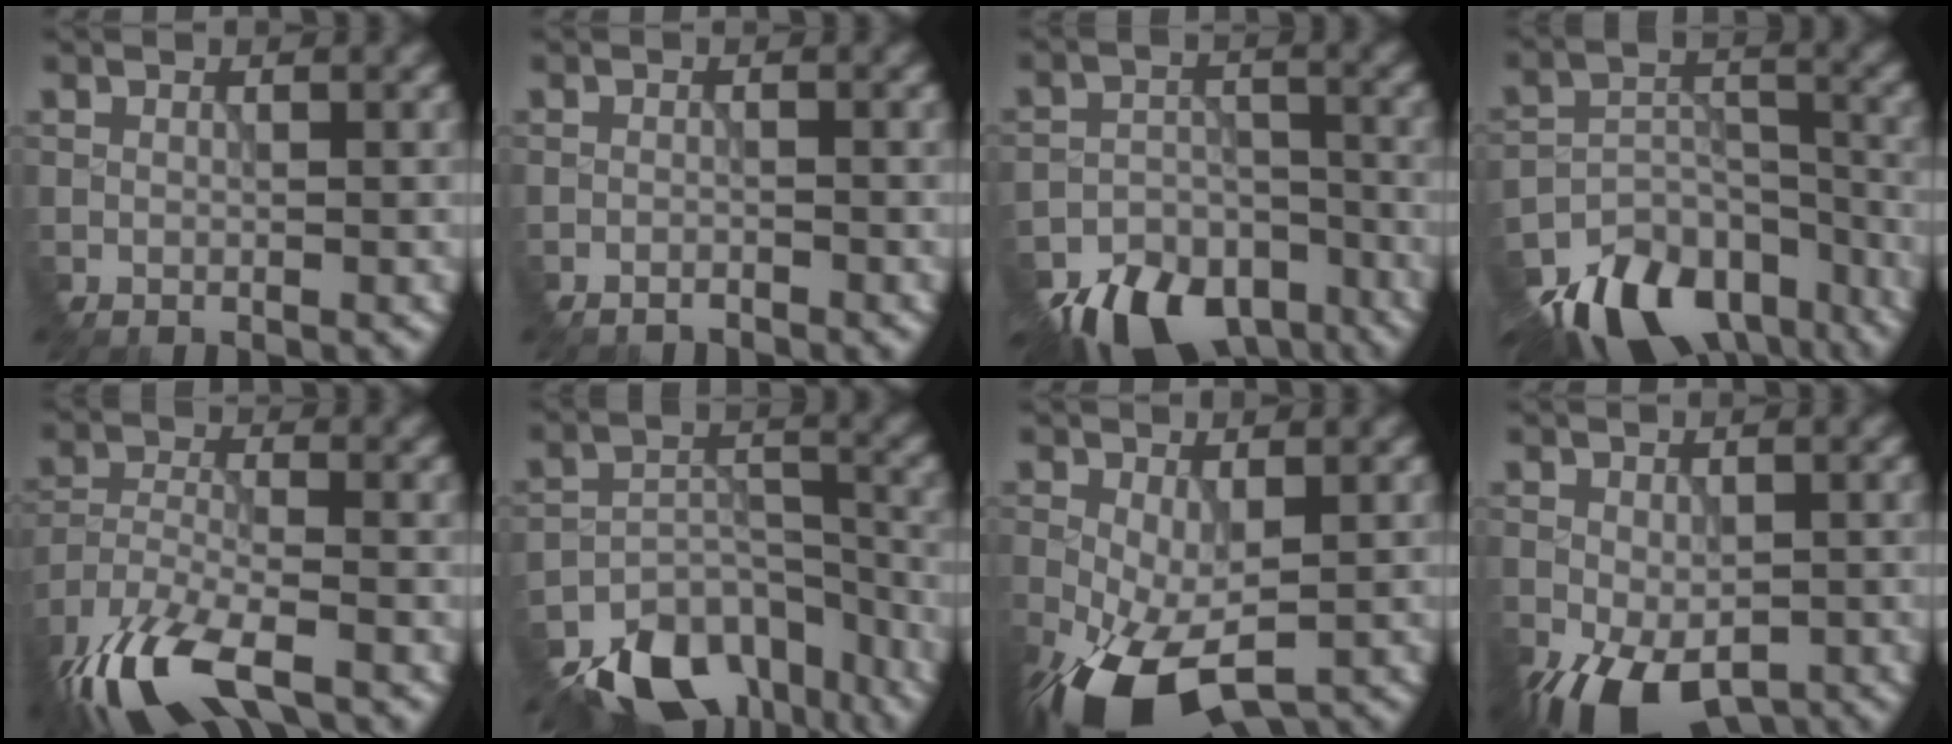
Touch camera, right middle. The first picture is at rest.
{"total": 1.3, "force": [-1.3, 0.0, -0.1], "torque": [0.004, -0.003, -0.023]}
{"total": 9.5, "force": [-7.9, 4.2, 3.2], "torque": [-0.046, -0.018, -0.118]}
{"total": 12.2, "force": [-9.9, 5.4, 4.6], "torque": [-0.082, -0.008, -0.152]}
{"total": 12.1, "force": [-9.3, 4.1, 6.6], "torque": [-0.140, -0.042, -0.157]}
{"total": 11.3, "force": [-9.2, 4.9, 4.4], "torque": [-0.077, -0.005, -0.142]}
{"total": 11.3, "force": [-5.2, 5.8, 8.2], "torque": [-0.180, -0.054, -0.075]}
{"total": 8.8, "force": [-4.9, 4.6, 5.7], "torque": [-0.108, -0.037, -0.068]}